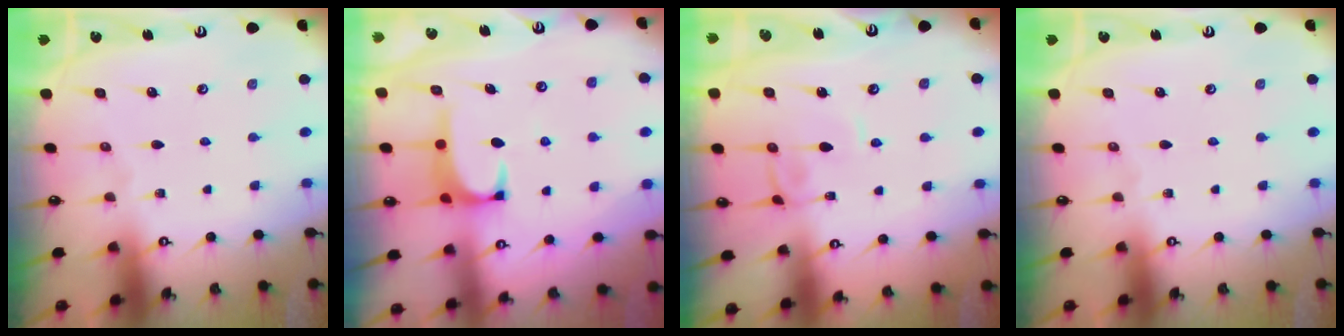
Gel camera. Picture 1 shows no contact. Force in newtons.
{"total": 1.3, "press": 1.2, "slide": 0.5}
{"total": 0.6, "press": 0.5, "slide": 0.2}
{"total": 0.0}